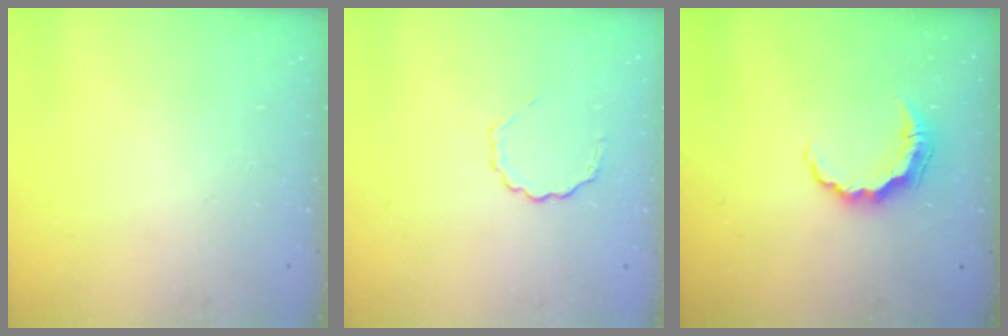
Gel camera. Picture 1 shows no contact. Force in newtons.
{"total": 4.0, "press": 3.9, "slide": 1.0}
{"total": 6.9, "press": 6.8, "slide": 0.7}